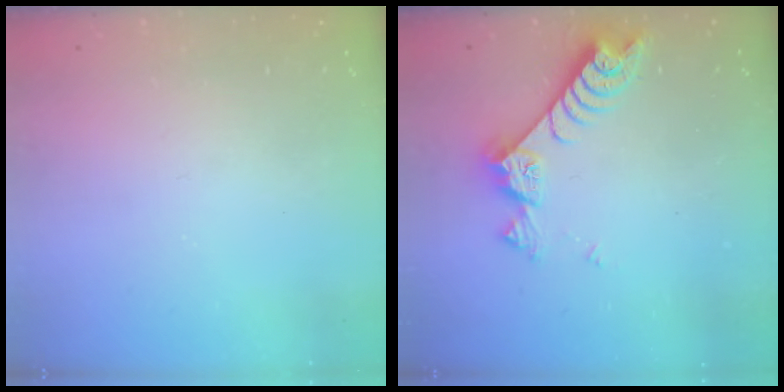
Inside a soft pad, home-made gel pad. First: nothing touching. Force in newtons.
{"total": 7.6, "press": 7.5, "slide": 1.0}